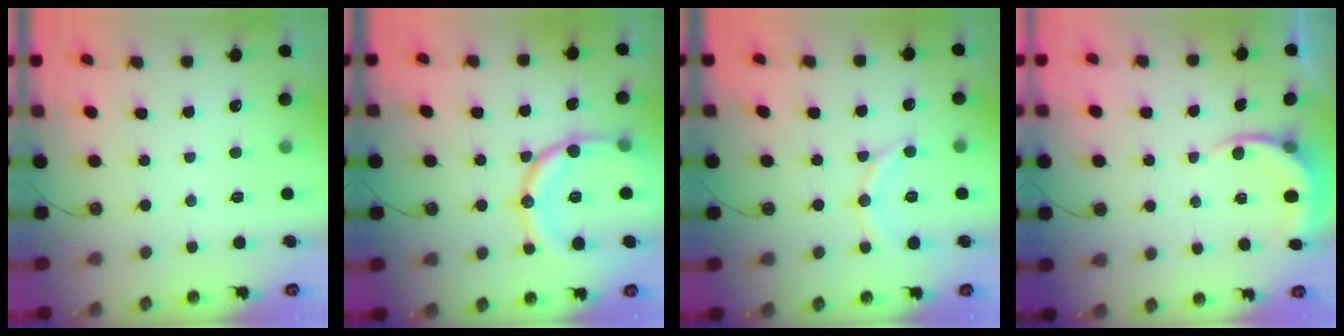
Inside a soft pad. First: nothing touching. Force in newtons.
{"total": 17.5, "press": 17.5, "slide": 1.0}
{"total": 10.3, "press": 10.2, "slide": 0.9}
{"total": 5.5, "press": 5.5, "slide": 0.2}